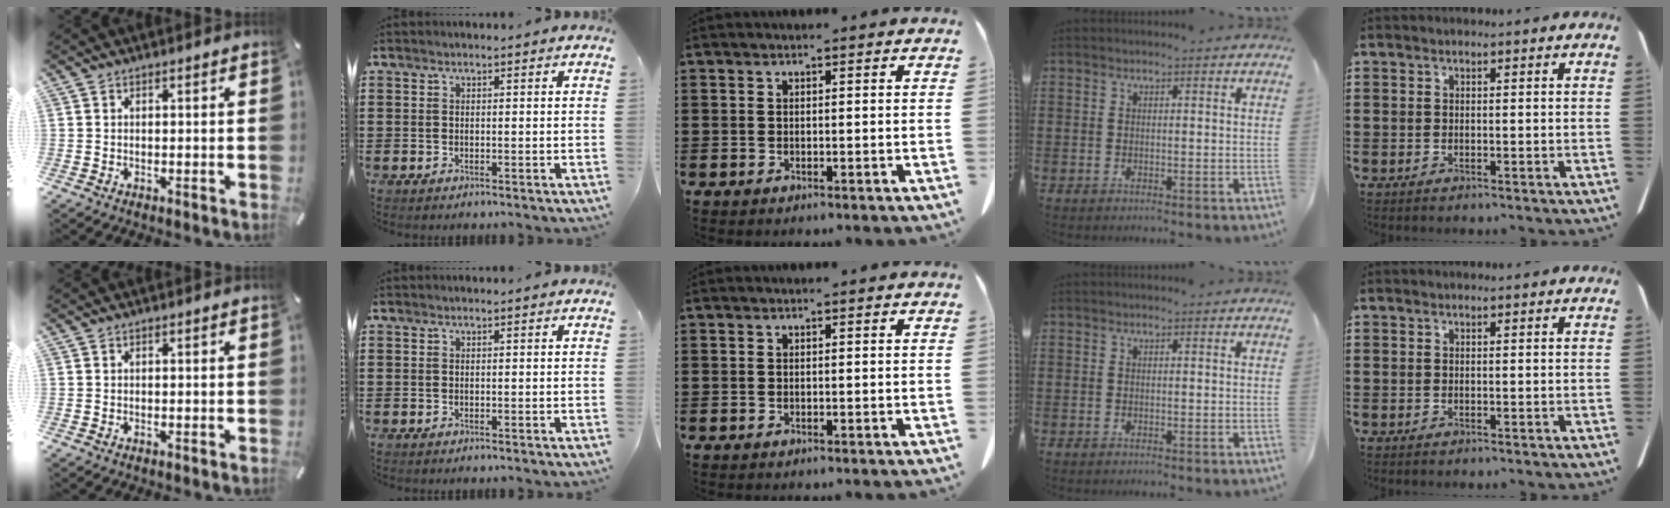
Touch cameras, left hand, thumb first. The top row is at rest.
{}